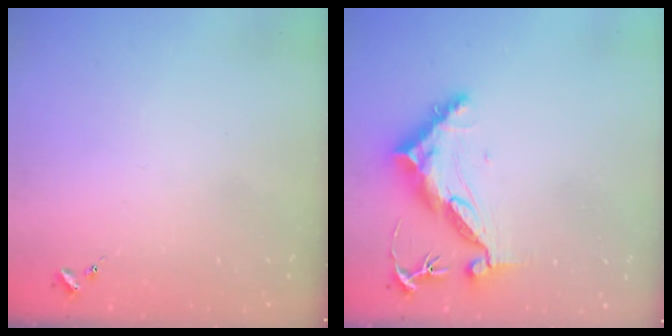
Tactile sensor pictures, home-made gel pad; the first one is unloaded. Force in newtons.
{"total": 10.7, "press": 10.6, "slide": 0.9}